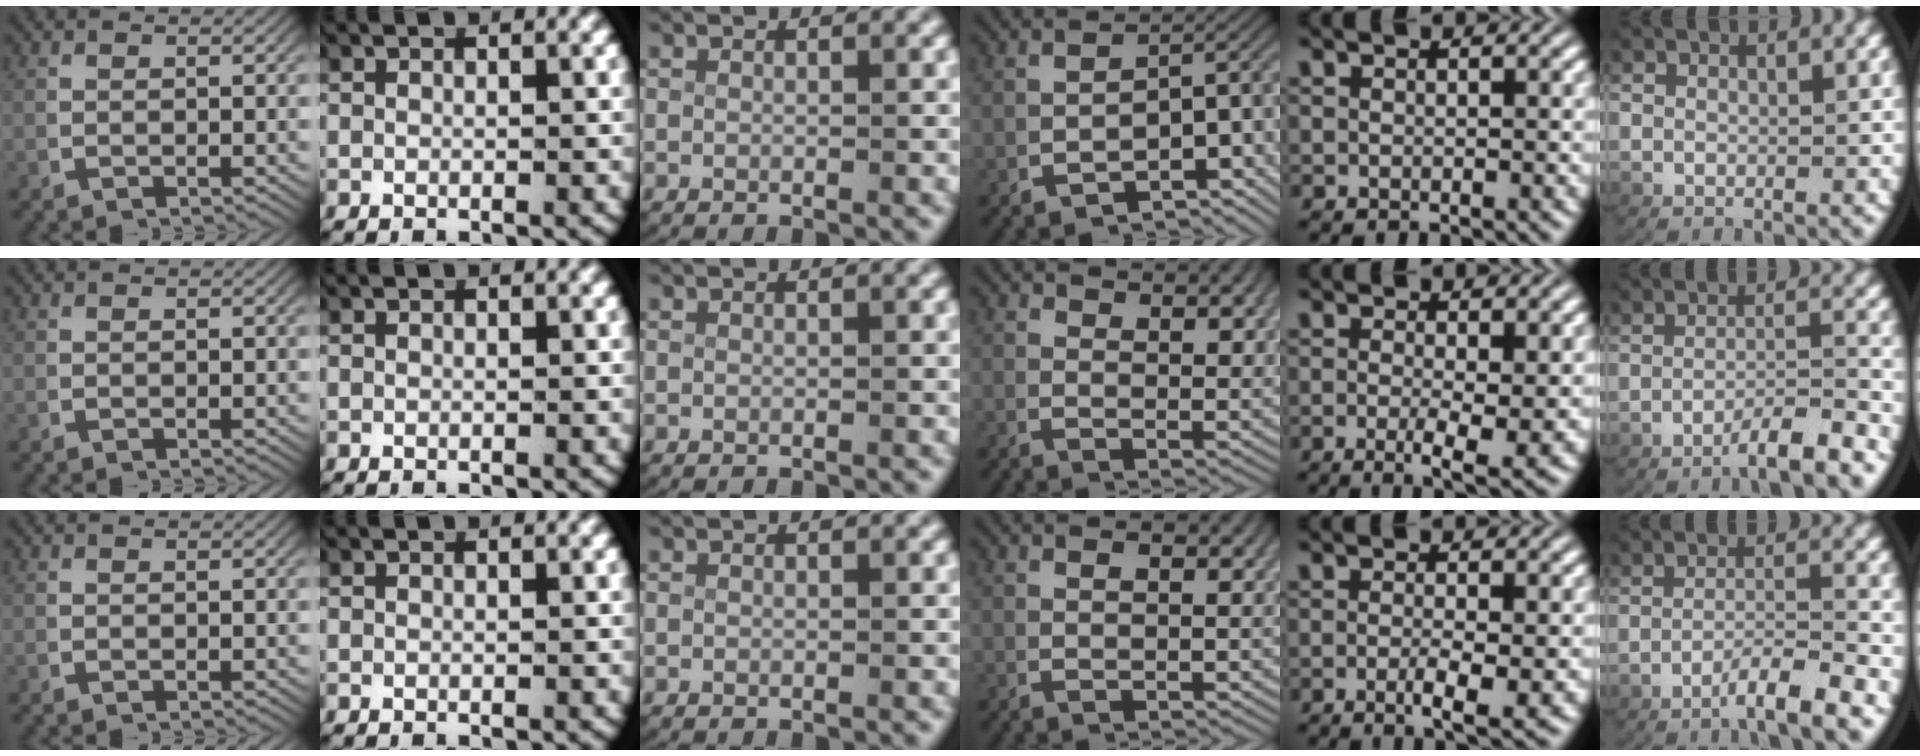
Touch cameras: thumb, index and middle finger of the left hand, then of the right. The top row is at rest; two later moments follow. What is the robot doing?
{"motion": "lift_and_place", "object": "map"}